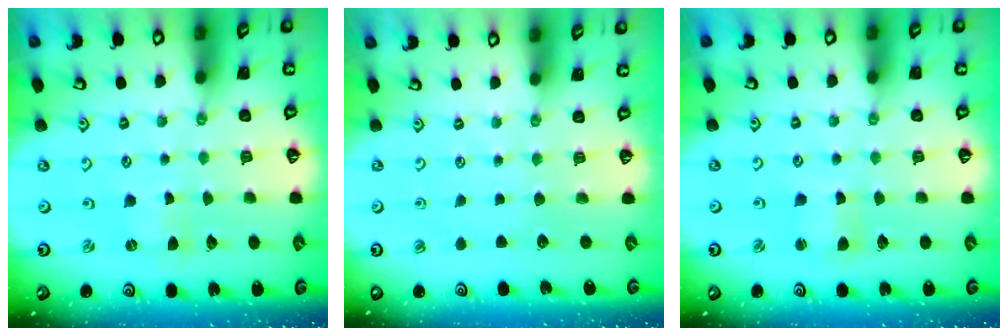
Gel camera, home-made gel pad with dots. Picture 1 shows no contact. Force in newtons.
{"total": 0.0}
{"total": 2.7, "press": 2.7, "slide": 0.3}